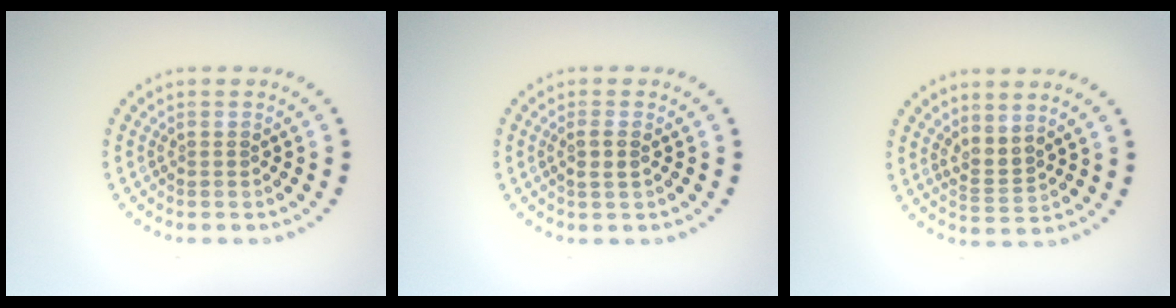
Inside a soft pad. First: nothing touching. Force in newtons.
{"total": 1.2, "press": 1.1, "slide": 0.5}
{"total": 1.9, "press": 1.4, "slide": 1.2}